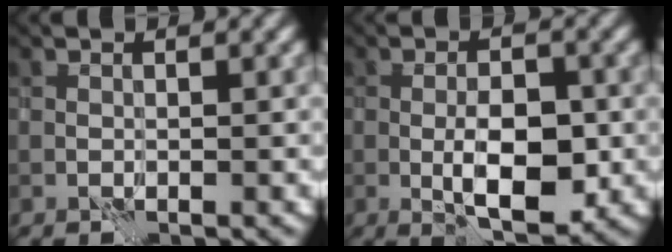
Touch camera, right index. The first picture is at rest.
{"total": 5.3, "force": [-1.1, 2.2, 4.7], "torque": [-0.076, -0.003, -0.016]}